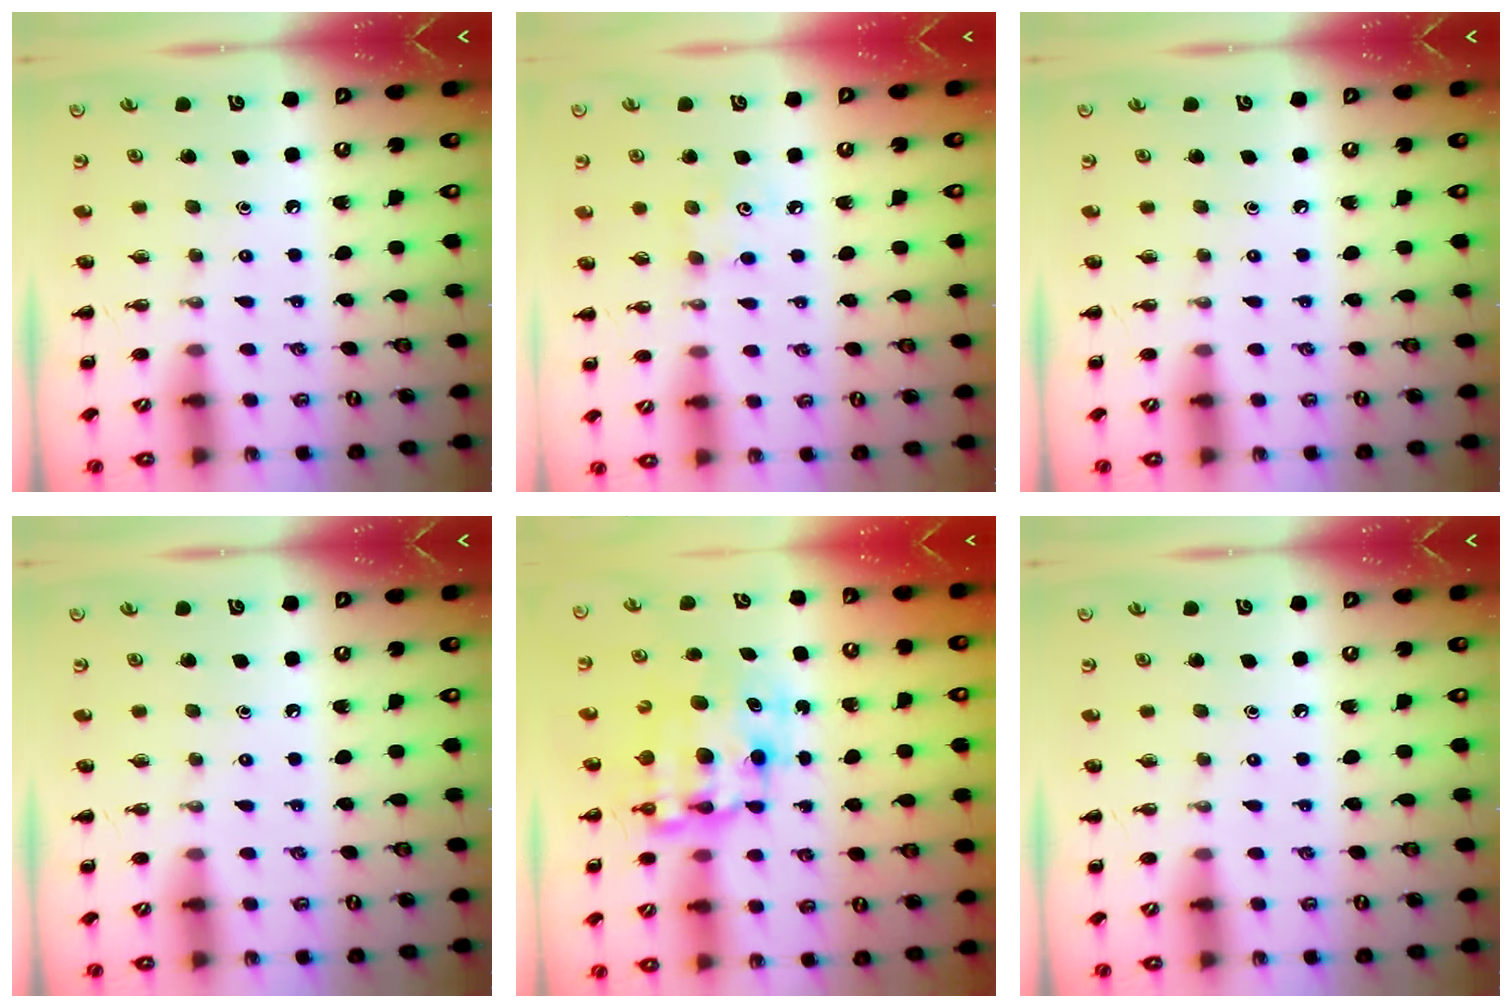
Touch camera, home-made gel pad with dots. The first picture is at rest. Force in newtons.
{"total": 5.0, "press": 4.9, "slide": 1.0}
{"total": 0.0}
{"total": 0.0}
{"total": 9.7, "press": 9.4, "slide": 2.6}
{"total": 0.0}